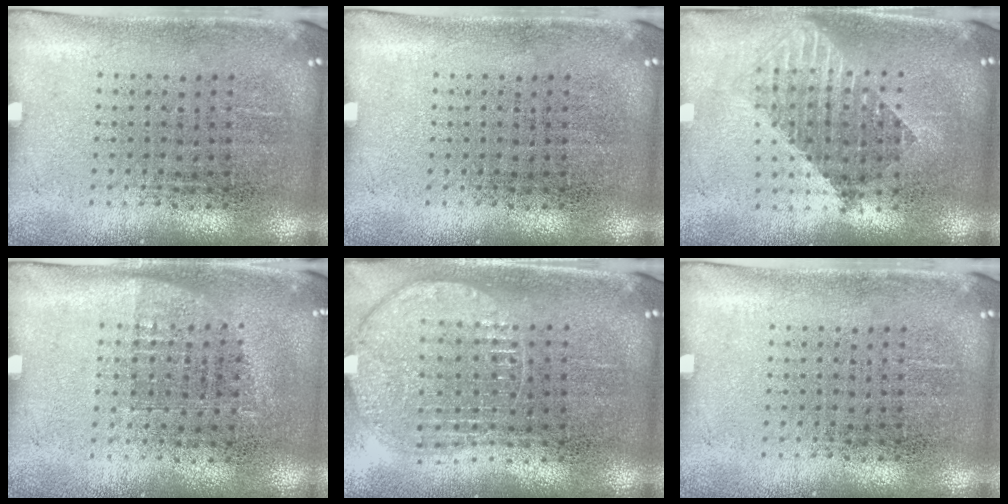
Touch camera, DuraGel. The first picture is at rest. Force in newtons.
{"total": 0.0}
{"total": 1.7, "press": 1.4, "slide": 1.0}
{"total": 0.6, "press": 0.6, "slide": 0.2}
{"total": 1.1, "press": 1.1, "slide": 0.3}
{"total": 0.0}